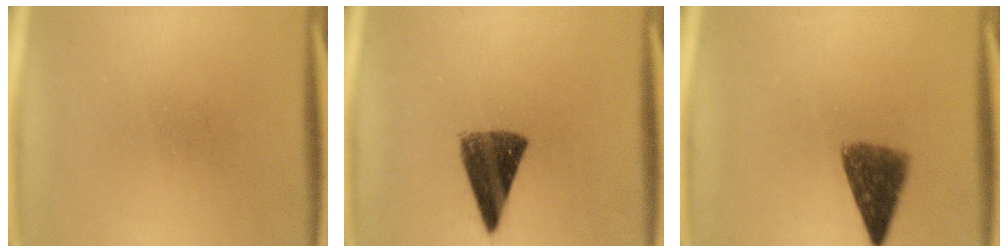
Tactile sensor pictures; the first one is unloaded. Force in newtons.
{"total": 9.6}
{"total": 6.7}